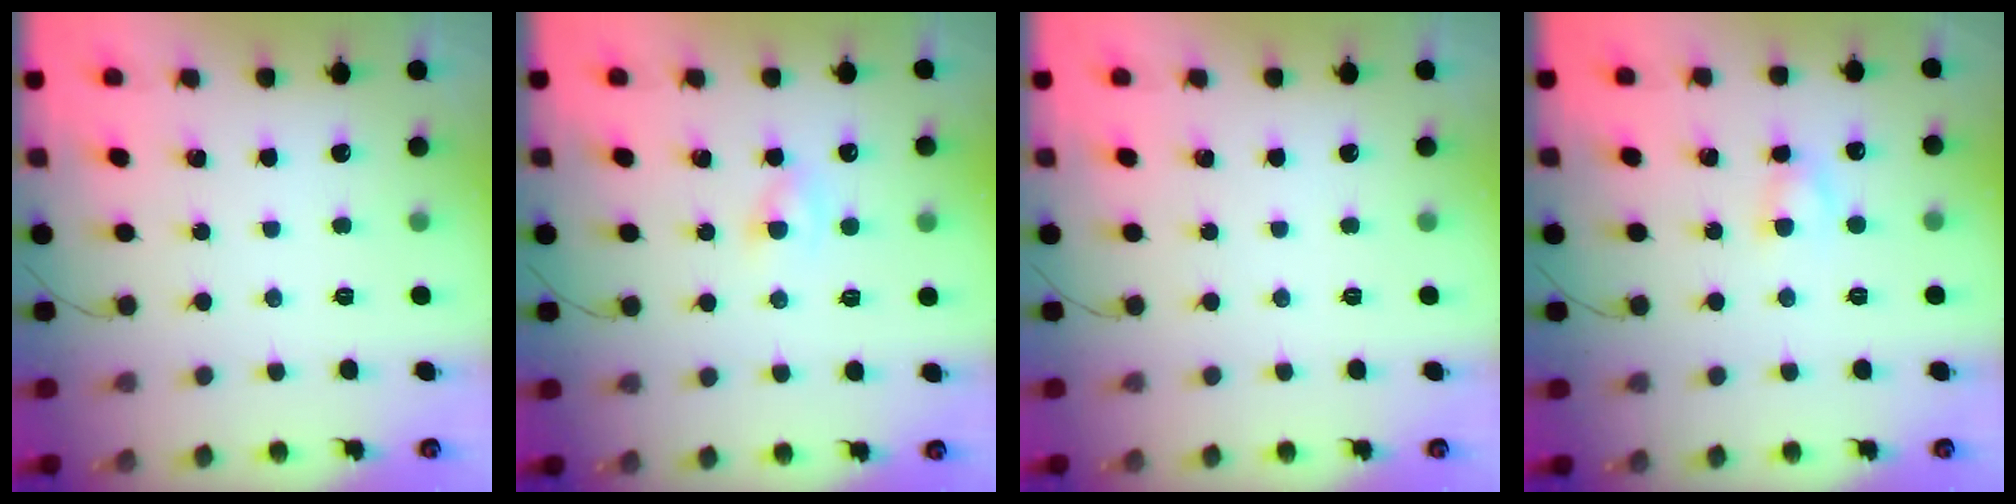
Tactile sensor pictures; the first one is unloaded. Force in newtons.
{"total": 1.4, "press": 1.1, "slide": 0.8}
{"total": 0.0}
{"total": 4.0, "press": 3.8, "slide": 1.1}